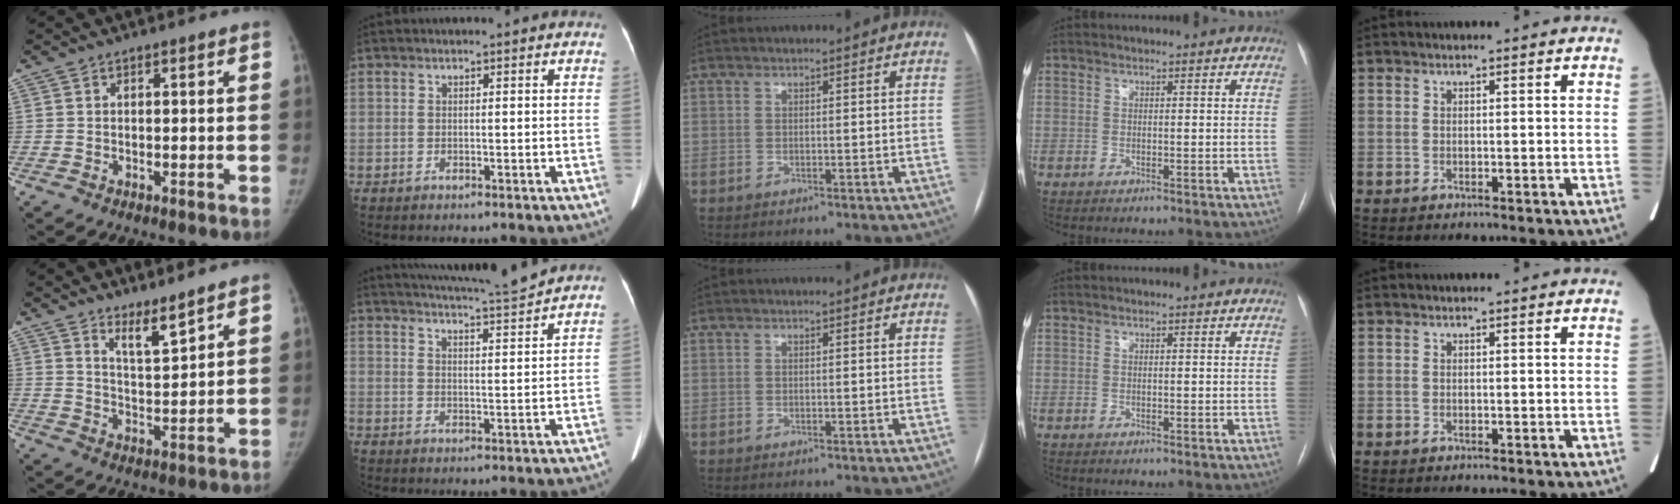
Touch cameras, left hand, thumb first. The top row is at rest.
{"thumb": {"total": 5.3, "force": [4.4, 0.8, 2.9], "torque": [-0.041, -0.048, 0.083]}, "index": {"total": 8.8, "force": [8.4, -1.8, 2.1], "torque": [-0.042, -0.013, 0.125]}}